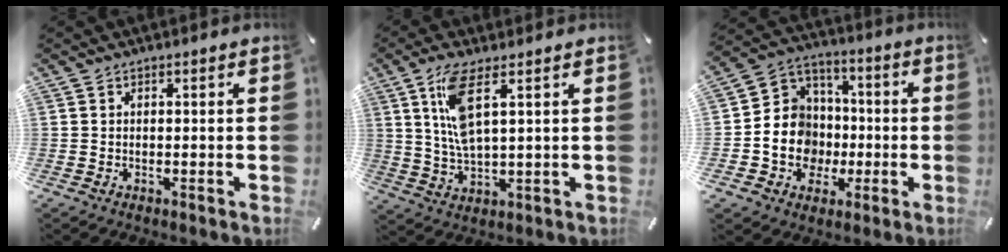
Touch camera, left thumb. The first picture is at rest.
{"total": 9.8, "force": [3.8, 3.0, 8.5], "torque": [-0.184, -0.002, 0.064]}
{"total": 13.2, "force": [-2.8, 12.3, 3.7], "torque": [-0.074, 0.015, -0.043]}